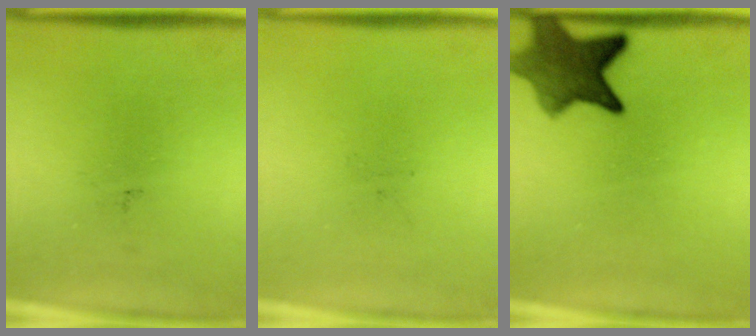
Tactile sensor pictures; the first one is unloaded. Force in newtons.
{"total": 0.0}
{"total": 8.5}